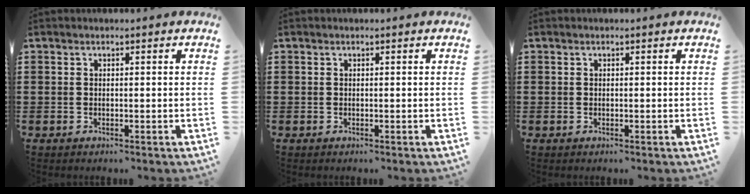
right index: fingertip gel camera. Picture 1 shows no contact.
{"total": 0.0}
{"total": 0.0}